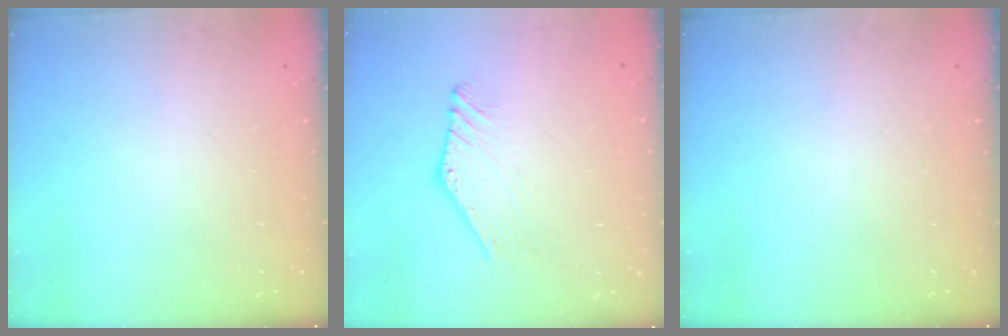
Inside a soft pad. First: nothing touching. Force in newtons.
{"total": 2.2, "press": 2.2, "slide": 0.1}
{"total": 0.0}